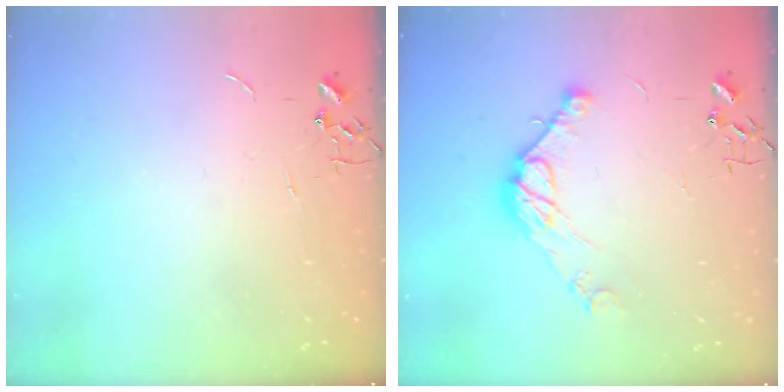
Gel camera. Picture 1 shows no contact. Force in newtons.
{"total": 11.6, "press": 11.6, "slide": 0.8}